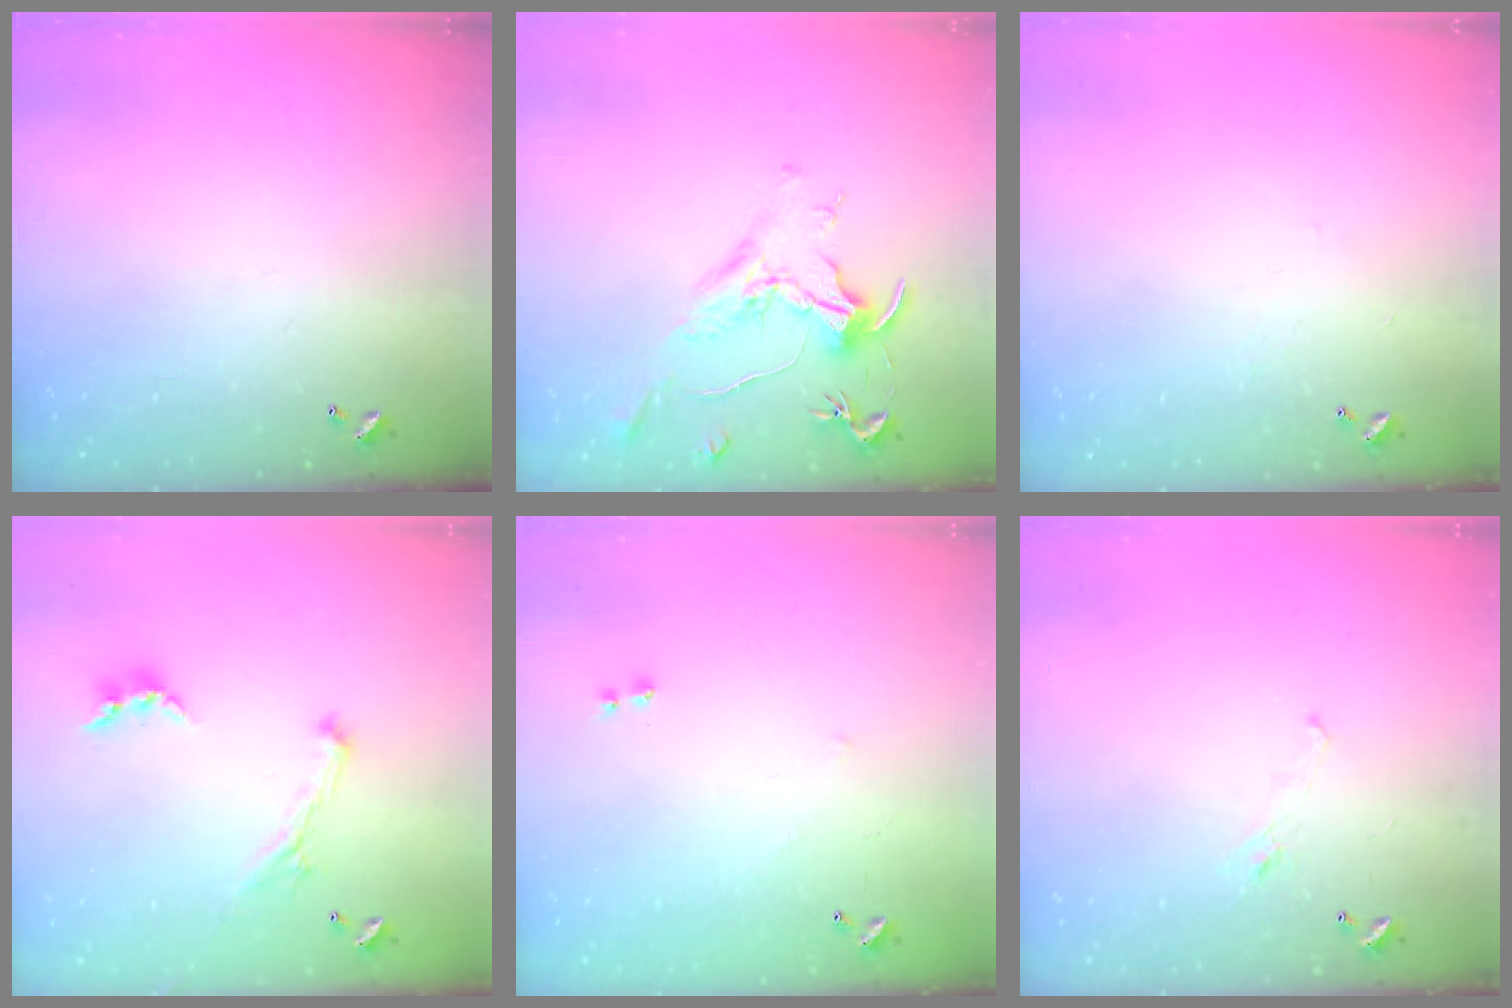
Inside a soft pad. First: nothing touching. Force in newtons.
{"total": 1.5, "press": 1.3, "slide": 0.8}
{"total": 2.3, "press": 2.3, "slide": 0.4}
{"total": 0.0}
{"total": 7.7, "press": 7.7, "slide": 0.8}
{"total": 1.2, "press": 0.8, "slide": 0.9}